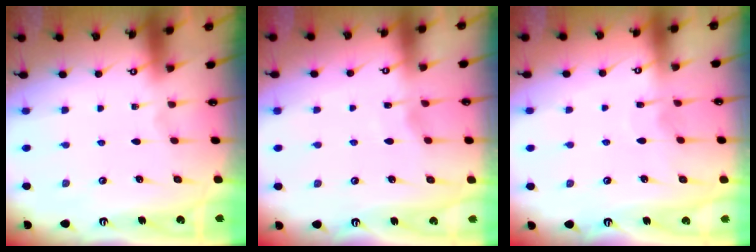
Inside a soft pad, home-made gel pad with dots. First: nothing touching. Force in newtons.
{"total": 3.0, "press": 2.9, "slide": 0.3}
{"total": 5.4, "press": 5.4, "slide": 0.5}